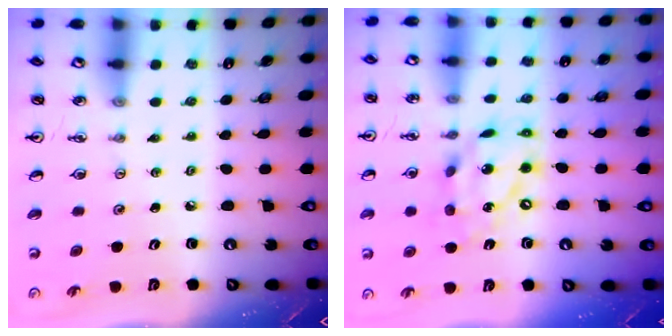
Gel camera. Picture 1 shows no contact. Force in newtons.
{"total": 14.7, "press": 14.7, "slide": 1.2}